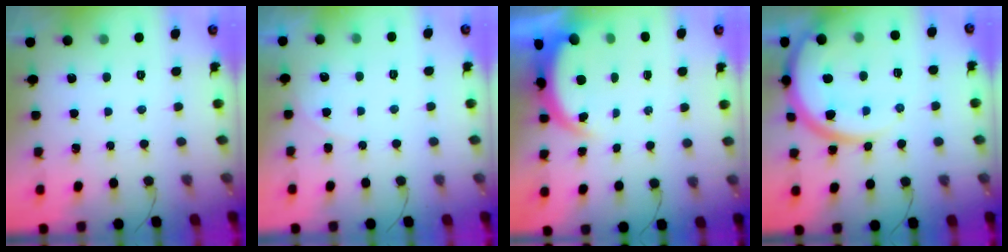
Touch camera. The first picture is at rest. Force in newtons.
{"total": 4.3, "press": 4.3, "slide": 0.1}
{"total": 4.3, "press": 4.3, "slide": 0.3}
{"total": 15.2, "press": 15.1, "slide": 1.8}